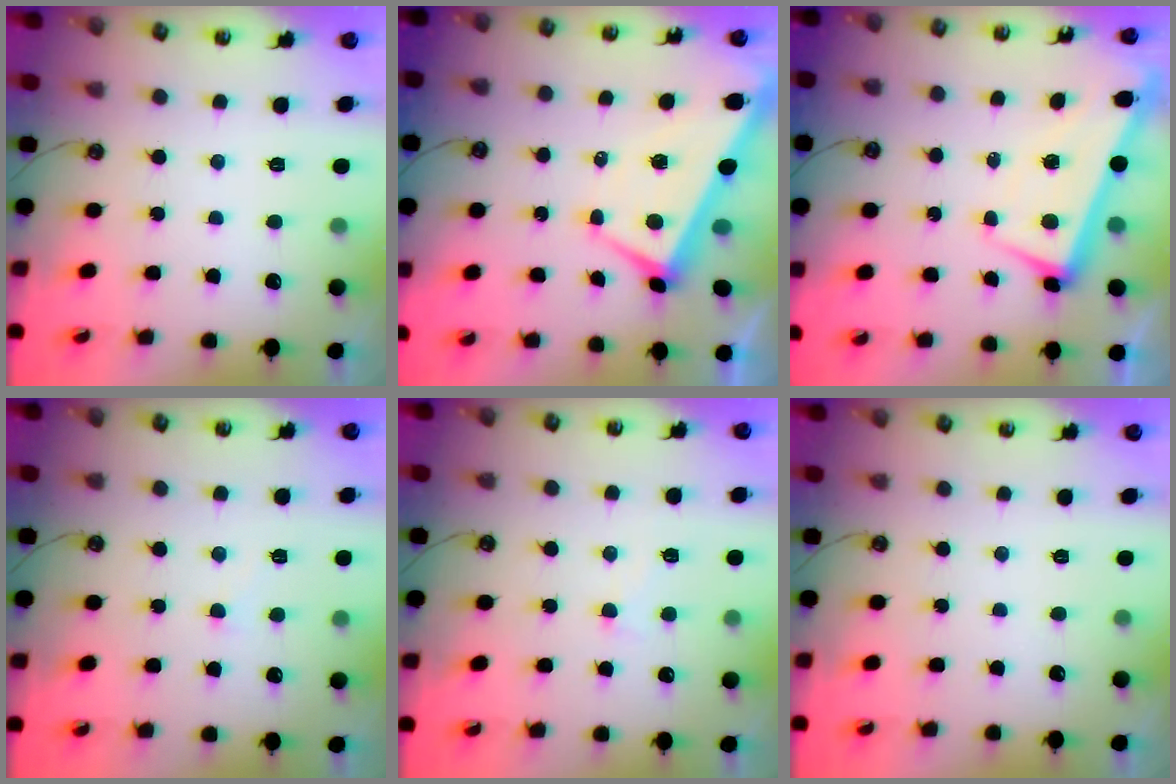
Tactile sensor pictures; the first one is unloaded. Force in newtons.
{"total": 0.9, "press": 0.1, "slide": 0.9}
{"total": 2.0, "press": 1.1, "slide": 1.7}
{"total": 5.5, "press": 5.5, "slide": 0.5}
{"total": 0.8, "press": 0.0, "slide": 0.8}
{"total": 0.0}